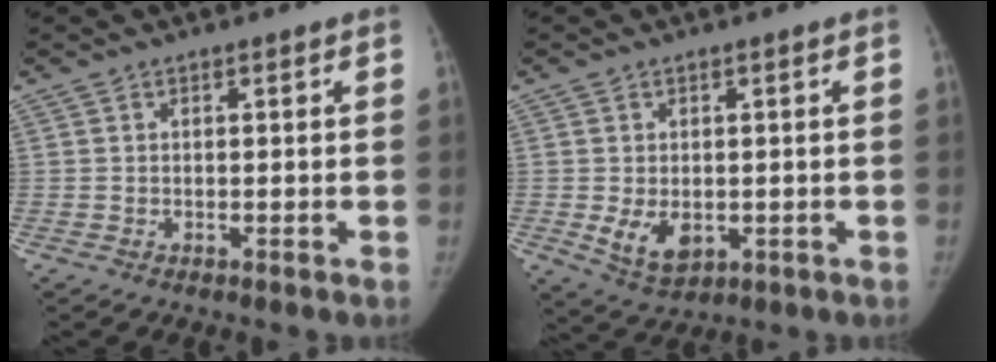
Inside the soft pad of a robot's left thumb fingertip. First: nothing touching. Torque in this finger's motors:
{"motor_torque": [0.19, 1.42, 0.32, -0.21, 0.11]}